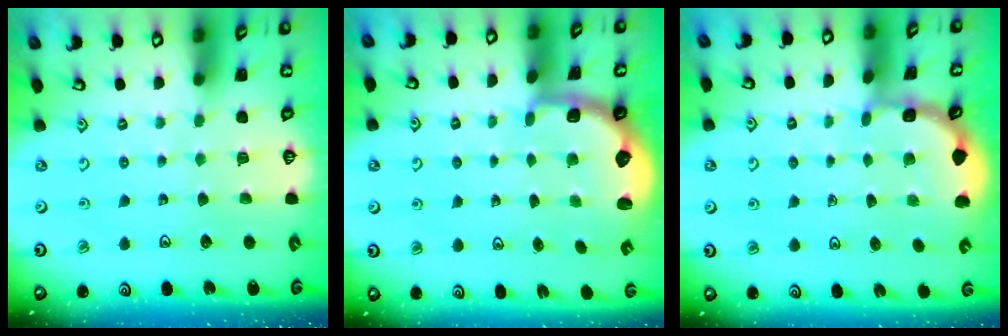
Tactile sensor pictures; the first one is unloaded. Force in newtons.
{"total": 2.6, "press": 2.0, "slide": 1.7}
{"total": 2.0, "press": 2.0, "slide": 0.1}